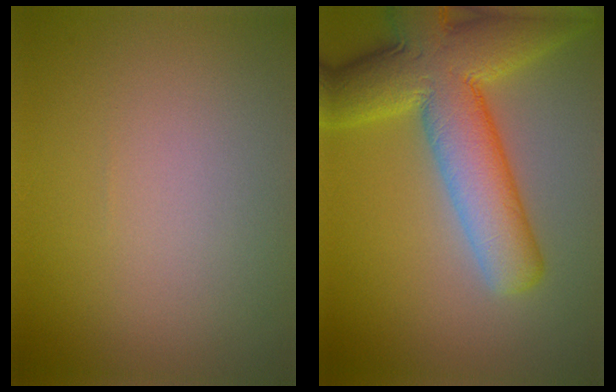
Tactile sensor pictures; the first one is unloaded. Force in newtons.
{"total": 10.9, "press": 10.9, "slide": 0.5}